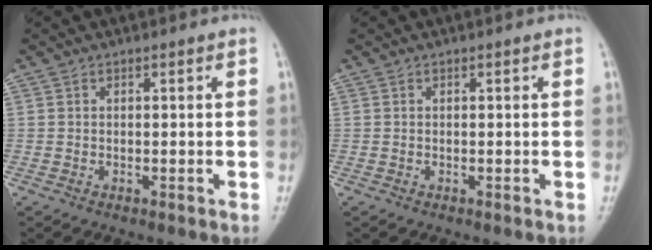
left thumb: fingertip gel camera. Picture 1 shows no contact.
{"total": 0.0}